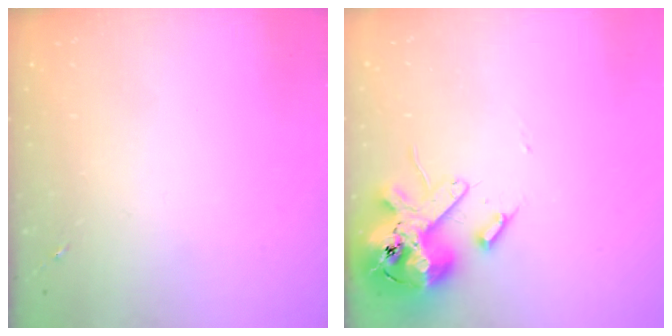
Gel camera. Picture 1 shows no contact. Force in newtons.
{"total": 14.5, "press": 14.4, "slide": 2.4}